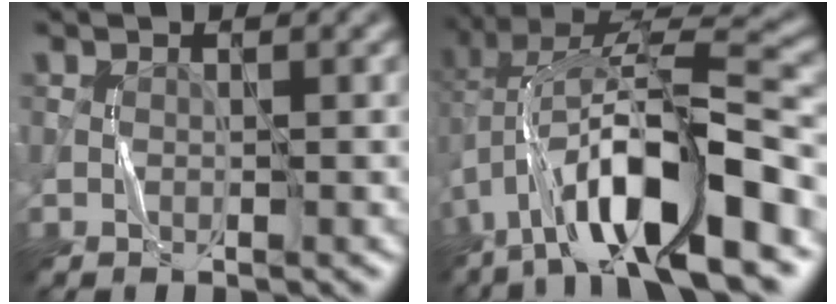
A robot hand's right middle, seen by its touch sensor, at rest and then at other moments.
{"total": 13.8, "force": [-4.3, 4.6, 12.3], "torque": [-0.221, 0.015, -0.072]}